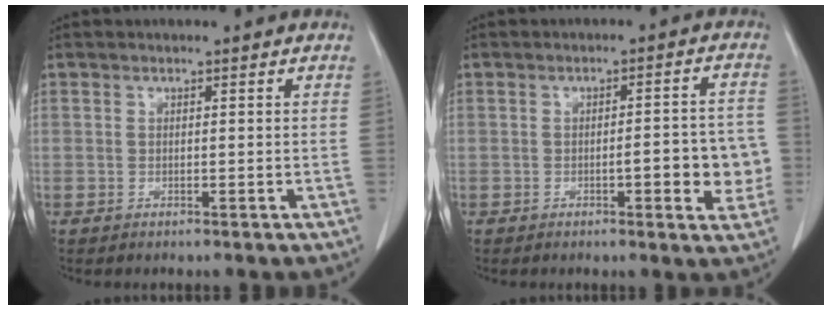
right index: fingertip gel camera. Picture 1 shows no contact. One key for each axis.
{"total": 7.1, "fx": -1.7, "fy": 1.8, "fz": 6.7, "tx": -0.079, "ty": 0.013, "tz": -0.019}